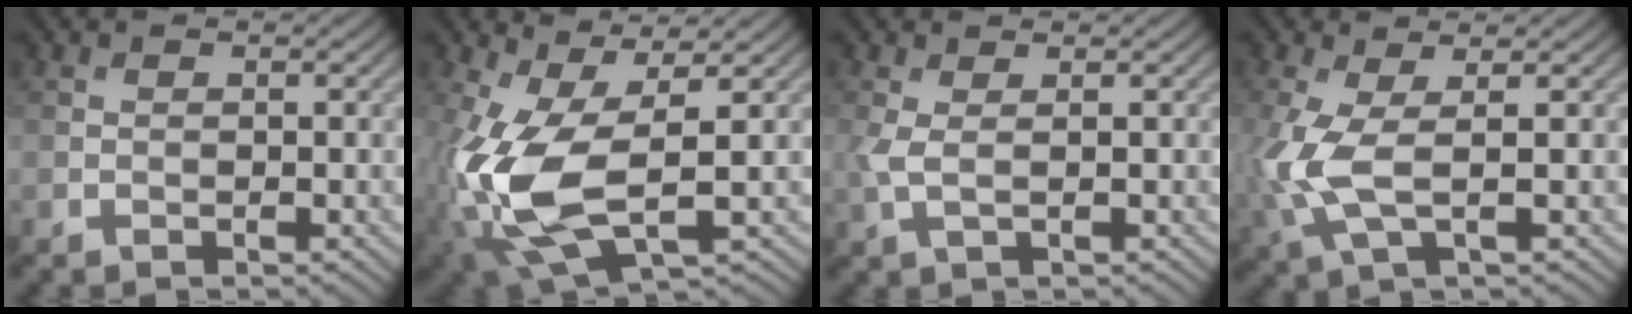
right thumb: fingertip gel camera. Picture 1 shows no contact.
{"total": 11.7, "force": [-1.4, 5.4, 10.2], "torque": [-0.260, -0.025, -0.020]}
{"total": 2.2, "force": [0.5, 0.6, 2.1], "torque": [-0.055, 0.003, 0.009]}
{"total": 6.3, "force": [0.0, 2.3, 5.9], "torque": [-0.162, 0.000, -0.004]}